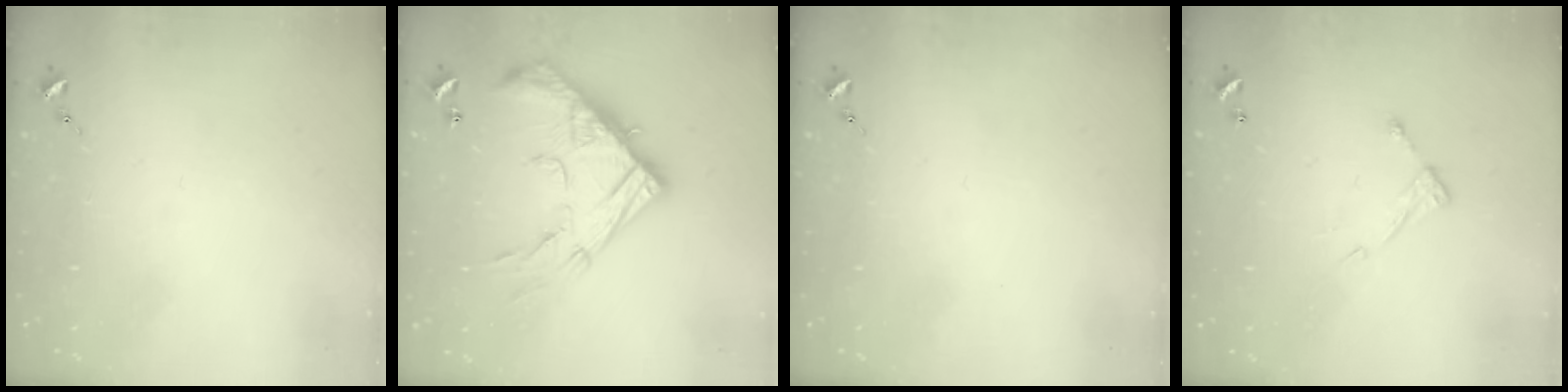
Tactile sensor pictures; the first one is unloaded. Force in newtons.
{"total": 20.3, "press": 20.3, "slide": 1.7}
{"total": 0.0}
{"total": 7.7, "press": 7.7, "slide": 0.6}